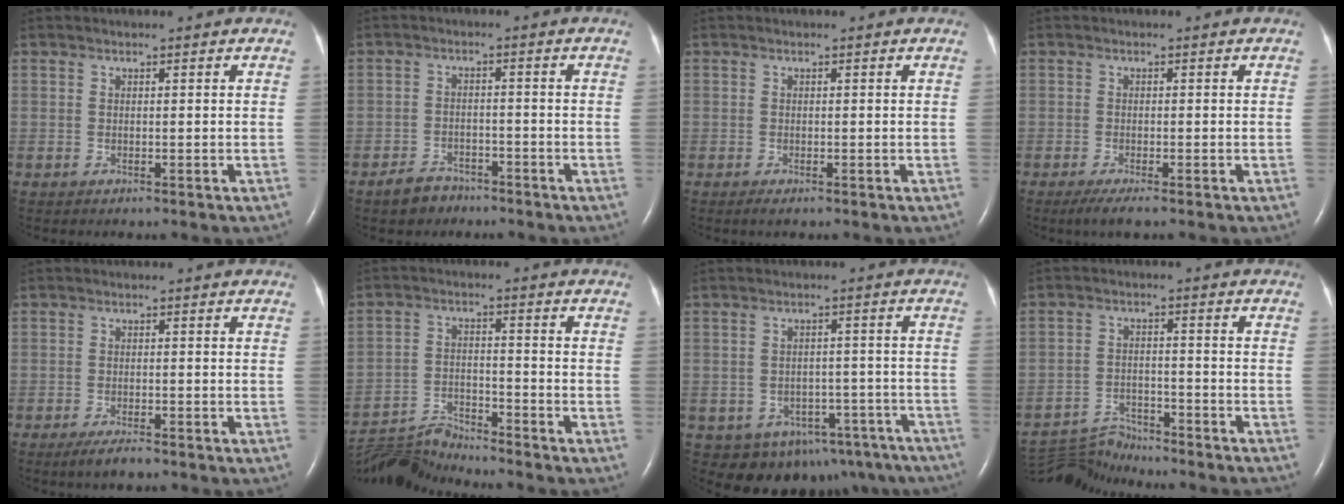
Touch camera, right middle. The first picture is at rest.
{"total": 3.8, "force": [-3.0, 2.2, 0.8], "torque": [-0.024, 0.005, -0.048]}
{"total": 0.7, "force": [-0.5, 0.1, 0.5], "torque": [-0.011, -0.003, -0.007]}
{"total": 2.6, "force": [-1.8, 0.2, 1.9], "torque": [-0.040, -0.009, -0.035]}
{"total": 3.1, "force": [-2.3, 0.6, 2.0], "torque": [-0.044, -0.006, -0.040]}
{"total": 8.1, "force": [-8.0, -1.3, -1.0], "torque": [0.004, 0.007, -0.147]}
{"total": 15.4, "force": [-10.4, 9.9, 5.5], "torque": [-0.066, 0.028, -0.112]}
{"total": 8.6, "force": [-8.6, 0.6, -0.1], "torque": [-0.008, 0.007, -0.142]}